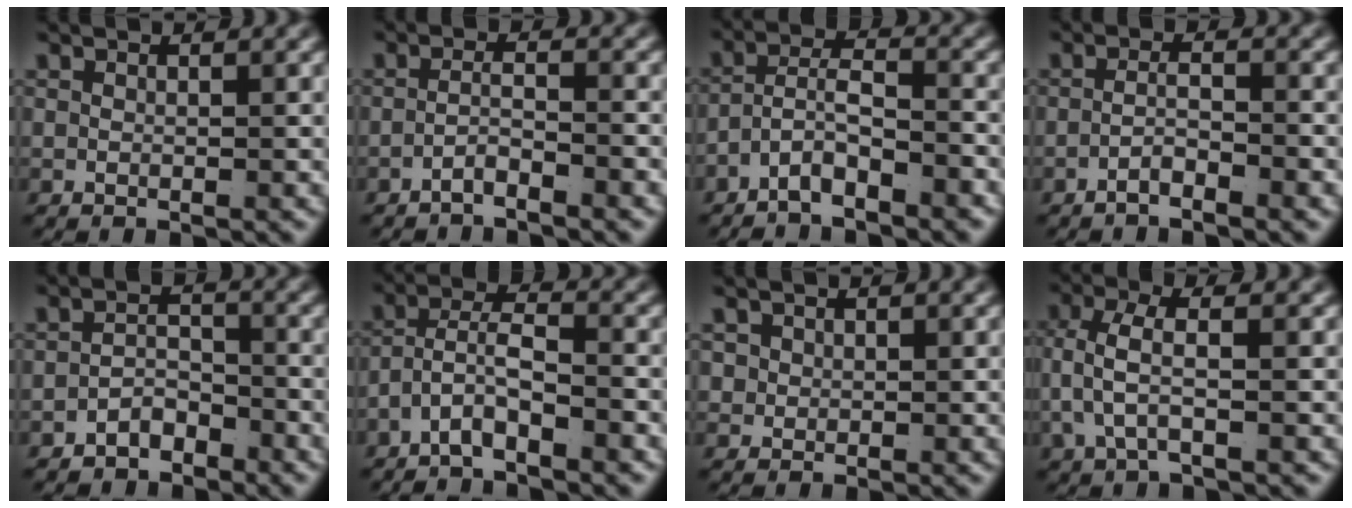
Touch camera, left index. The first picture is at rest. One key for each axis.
{"total": 2.5, "fx": -2.2, "fy": 0.1, "fz": 1.1, "tx": -0.023, "ty": -0.010, "tz": -0.038}
{"total": 5.2, "fx": -3.3, "fy": 2.9, "fz": 2.9, "tx": -0.065, "ty": -0.021, "tz": -0.052}
{"total": 2.5, "fx": -2.0, "fy": 0.1, "fz": 1.4, "tx": -0.025, "ty": -0.008, "tz": -0.036}
{"total": 3.2, "fx": -2.8, "fy": 1.4, "fz": 0.7, "tx": -0.002, "ty": -0.012, "tz": -0.047}
{"total": 4.4, "fx": -2.0, "fy": 2.6, "fz": 3.0, "tx": -0.071, "ty": -0.019, "tz": -0.029}
{"total": 2.2, "fx": 0.5, "fy": 2.0, "fz": 0.6, "tx": -0.025, "ty": -0.006, "tz": 0.011}
{"total": 4.1, "fx": 0.1, "fy": 2.1, "fz": 3.5, "tx": -0.084, "ty": -0.007, "tz": 0.004}